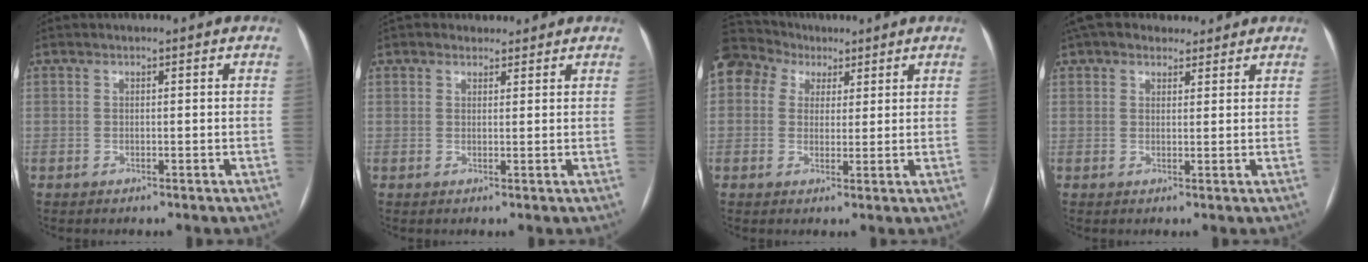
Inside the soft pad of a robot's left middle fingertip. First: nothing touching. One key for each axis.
{"total": 2.4, "fx": 2.0, "fy": 1.3, "fz": -0.1, "tx": 0.007, "ty": 0.014, "tz": 0.027}
{"total": 13.6, "fx": 7.4, "fy": 10.2, "fz": 5.1, "tx": -0.153, "ty": 0.077, "tz": 0.138}
{"total": 7.5, "fx": 6.2, "fy": 3.6, "fz": 2.1, "tx": -0.027, "ty": 0.037, "tz": 0.095}